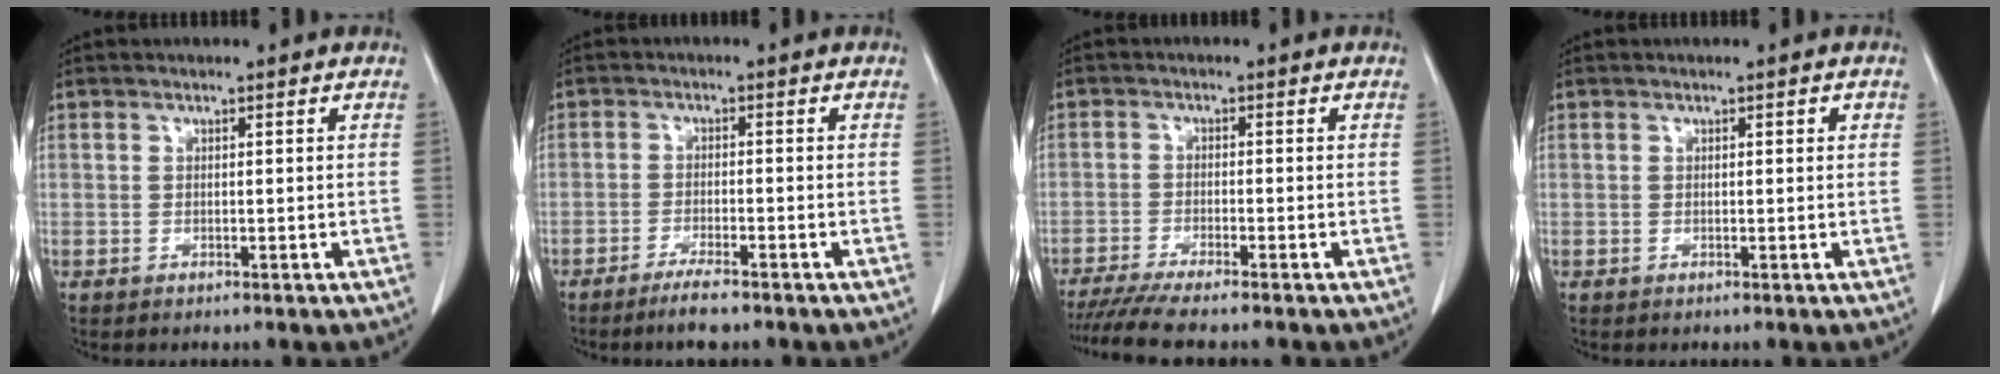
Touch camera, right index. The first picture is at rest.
{"total": 3.6, "force": [-2.8, 0.2, 2.3], "torque": [-0.047, -0.006, -0.051]}
{"total": 6.9, "force": [-5.8, -0.4, 3.7], "torque": [-0.053, -0.018, -0.098]}
{"total": 0.8, "force": [0.3, 0.3, 0.7], "torque": [-0.010, 0.003, 0.002]}